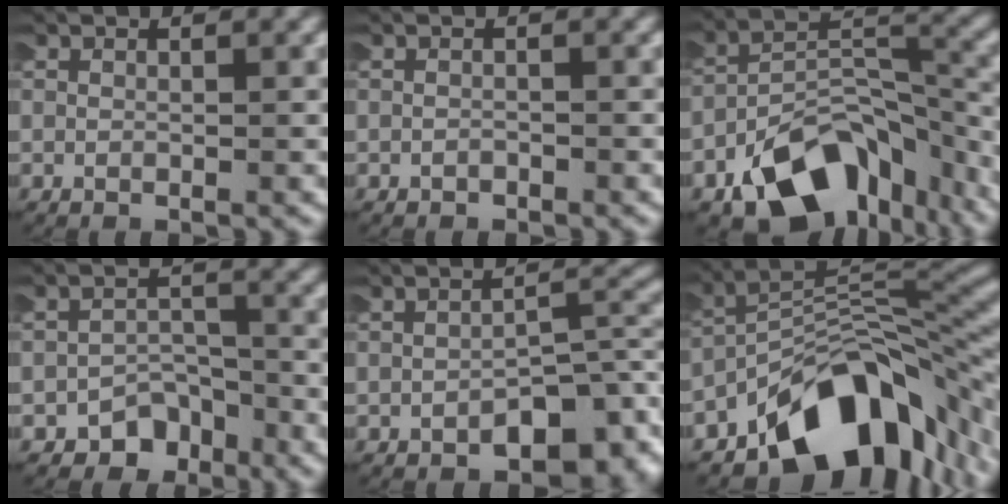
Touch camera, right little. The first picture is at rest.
{"total": 0.6, "force": [-0.5, 0.1, -0.3], "torque": [-0.001, -0.003, -0.006]}
{"total": 8.3, "force": [-5.7, 3.8, 4.7], "torque": [-0.066, 0.004, -0.095]}
{"total": 5.0, "force": [-4.0, 3.0, 0.4], "torque": [-0.005, -0.011, -0.070]}
{"total": 3.9, "force": [-2.6, 1.5, 2.6], "torque": [-0.032, 0.004, -0.034]}
{"total": 12.3, "force": [-6.4, 5.9, 8.7], "torque": [-0.120, -0.001, -0.089]}